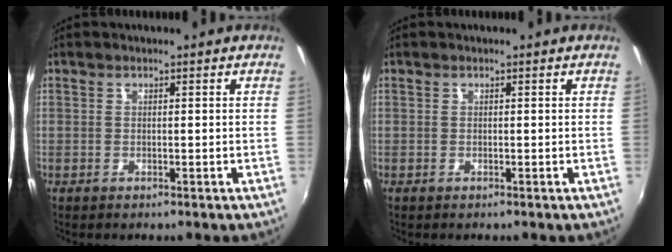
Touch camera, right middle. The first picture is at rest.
{"total": 0.0}